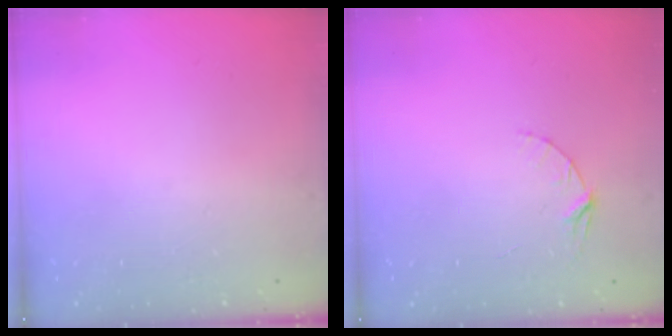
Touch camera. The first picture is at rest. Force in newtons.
{"total": 3.7, "press": 3.7, "slide": 0.4}